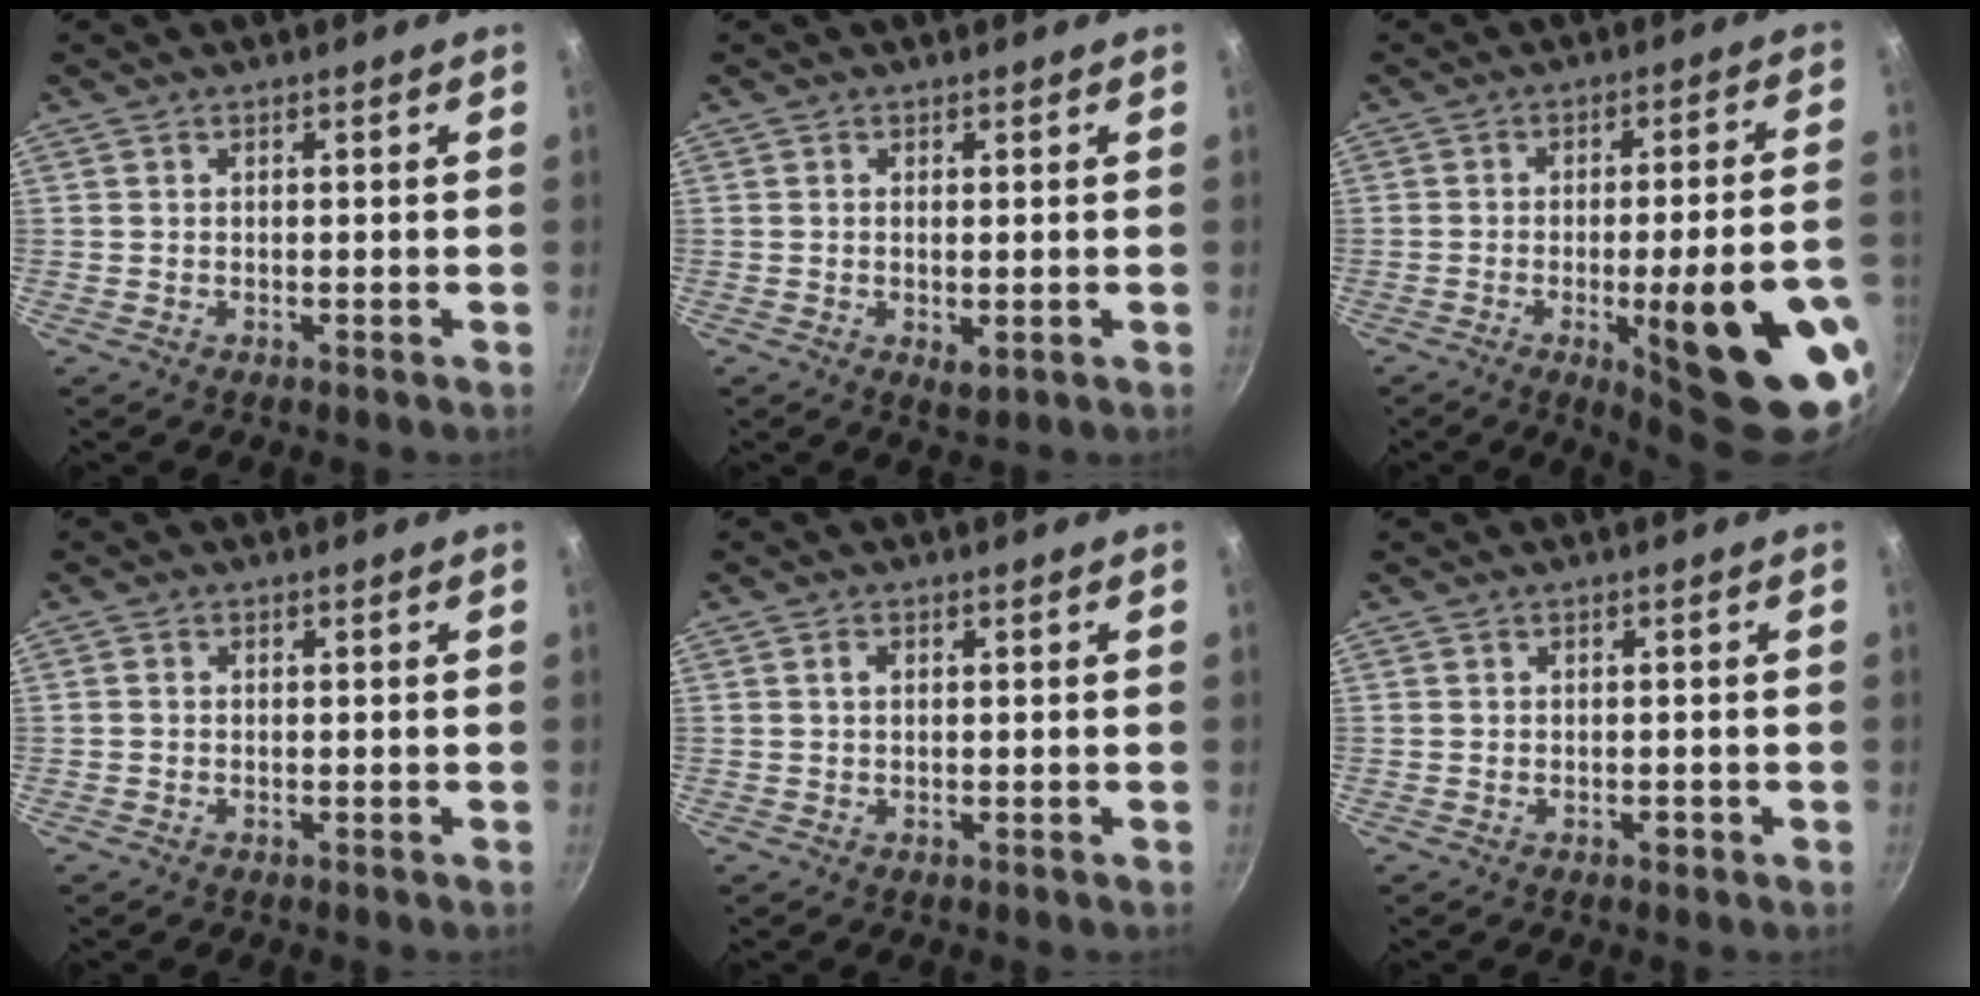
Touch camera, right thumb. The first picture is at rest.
{"total": 2.5, "force": [-0.3, 1.1, 2.3], "torque": [-0.038, -0.010, -0.002]}
{"total": 21.0, "force": [-7.6, 4.3, 19.2], "torque": [-0.228, 0.023, -0.093]}
{"total": 0.5, "force": [-0.2, 0.5, 0.2], "torque": [-0.003, 0.002, -0.005]}
{"total": 1.3, "force": [0.4, 0.8, 0.9], "torque": [-0.013, 0.004, 0.006]}
{"total": 1.1, "force": [-0.5, 0.6, 0.7], "torque": [-0.011, 0.004, -0.007]}